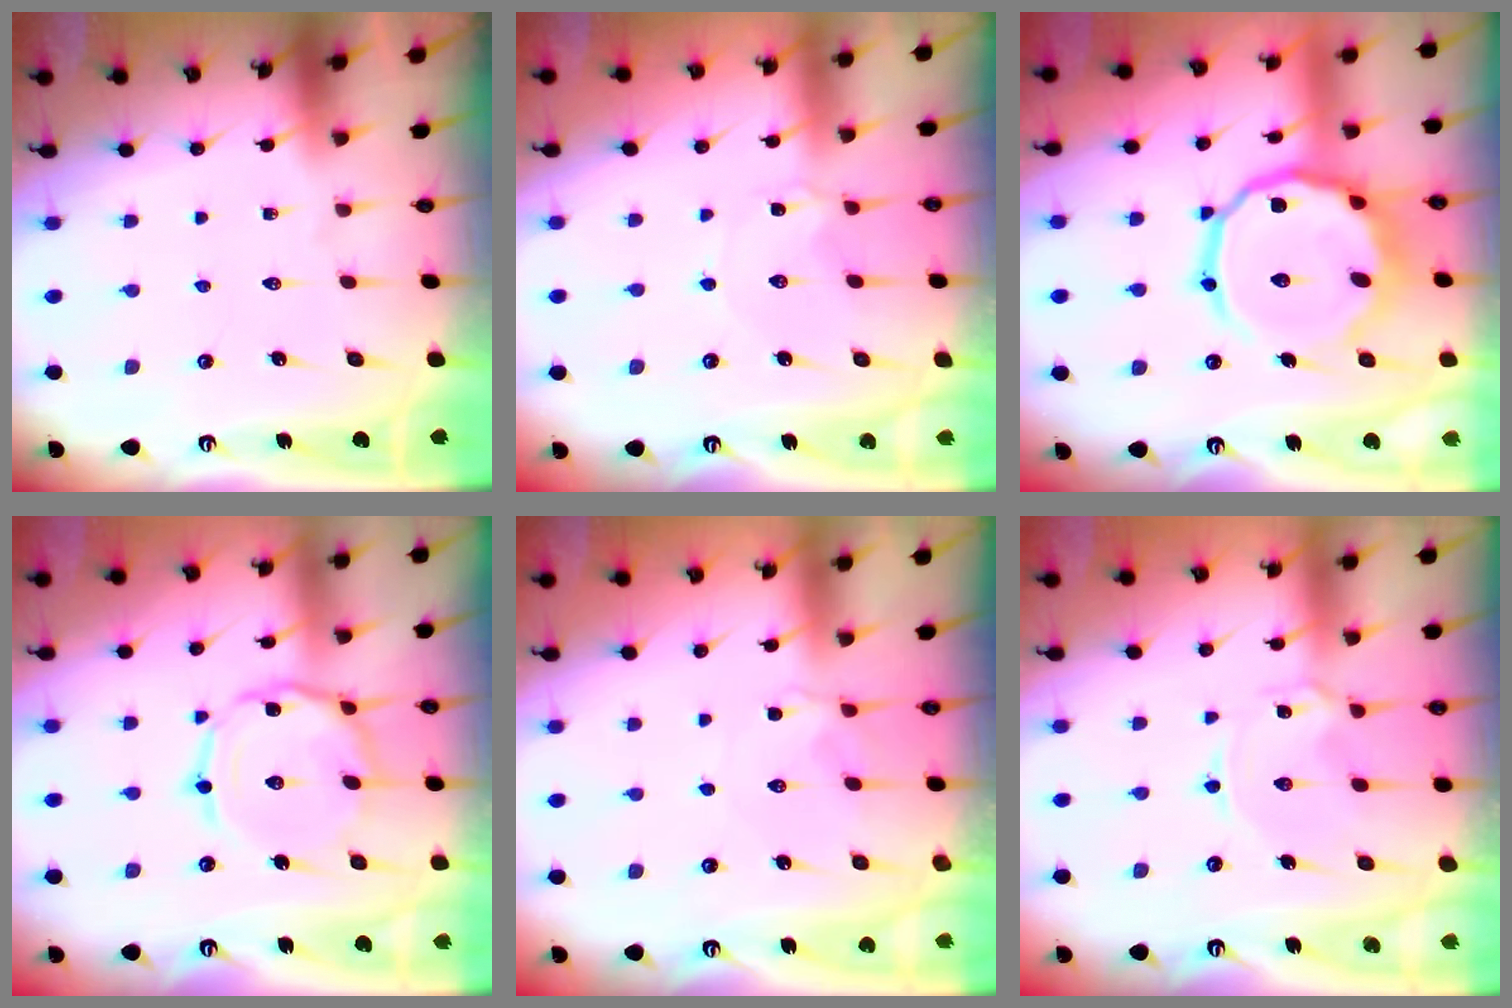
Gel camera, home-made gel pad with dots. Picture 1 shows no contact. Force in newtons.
{"total": 2.2, "press": 2.2, "slide": 0.1}
{"total": 16.7, "press": 16.6, "slide": 1.8}
{"total": 8.1, "press": 8.1, "slide": 0.5}
{"total": 2.7, "press": 2.6, "slide": 0.6}
{"total": 2.4, "press": 2.4, "slide": 0.3}